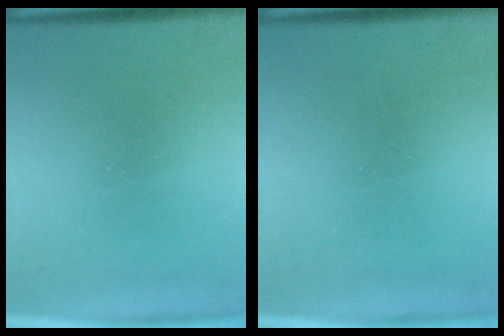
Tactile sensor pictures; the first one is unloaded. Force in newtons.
{"total": 1.6}